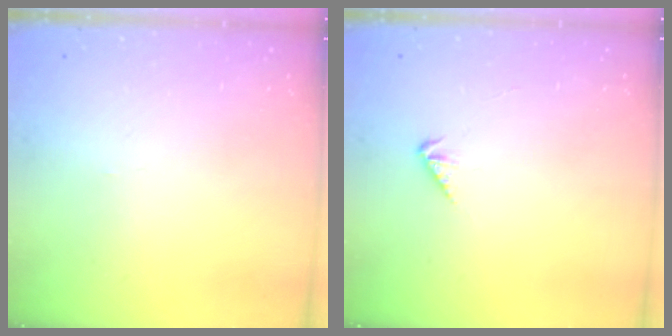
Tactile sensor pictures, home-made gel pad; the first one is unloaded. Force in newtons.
{"total": 2.1, "press": 2.1, "slide": 0.2}